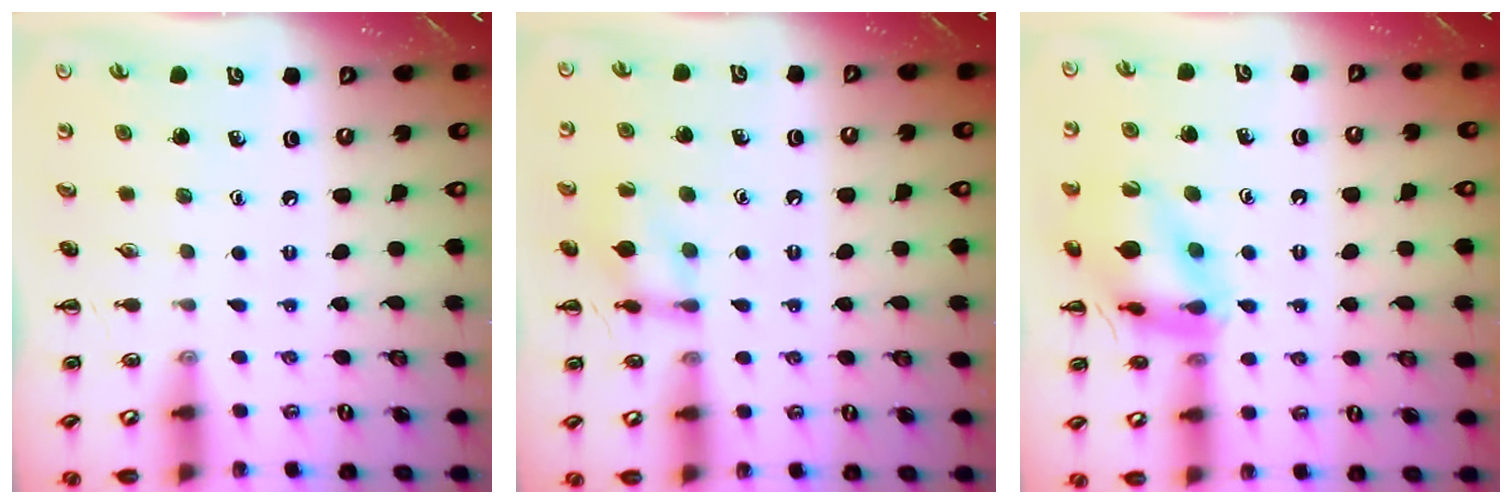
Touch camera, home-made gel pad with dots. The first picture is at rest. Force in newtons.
{"total": 11.1, "press": 11.0, "slide": 0.4}
{"total": 15.1, "press": 15.0, "slide": 1.1}